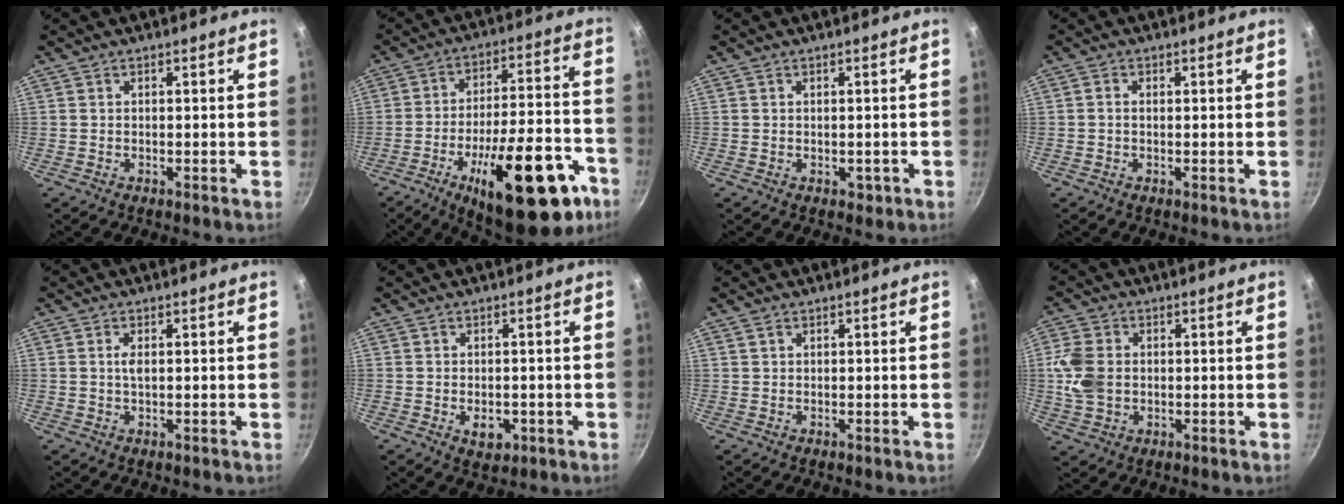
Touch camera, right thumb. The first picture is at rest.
{"total": 25.8, "force": [-12.4, 9.8, 20.4], "torque": [-0.247, 0.058, -0.174]}
{"total": 1.4, "force": [-0.3, 1.1, 0.8], "torque": [-0.006, 0.001, -0.003]}
{"total": 1.1, "force": [0.1, 0.8, 0.8], "torque": [-0.015, 0.004, -0.001]}
{"total": 1.6, "force": [0.2, 0.6, 1.4], "torque": [-0.030, 0.001, 0.005]}
{"total": 3.9, "force": [-1.0, 2.7, 2.6], "torque": [-0.027, 0.002, -0.007]}
{"total": 0.8, "force": [0.5, 0.6, 0.4], "torque": [-0.006, 0.000, 0.009]}
{"total": 7.9, "force": [0.3, 6.1, 5.1], "torque": [-0.097, 0.005, 0.004]}